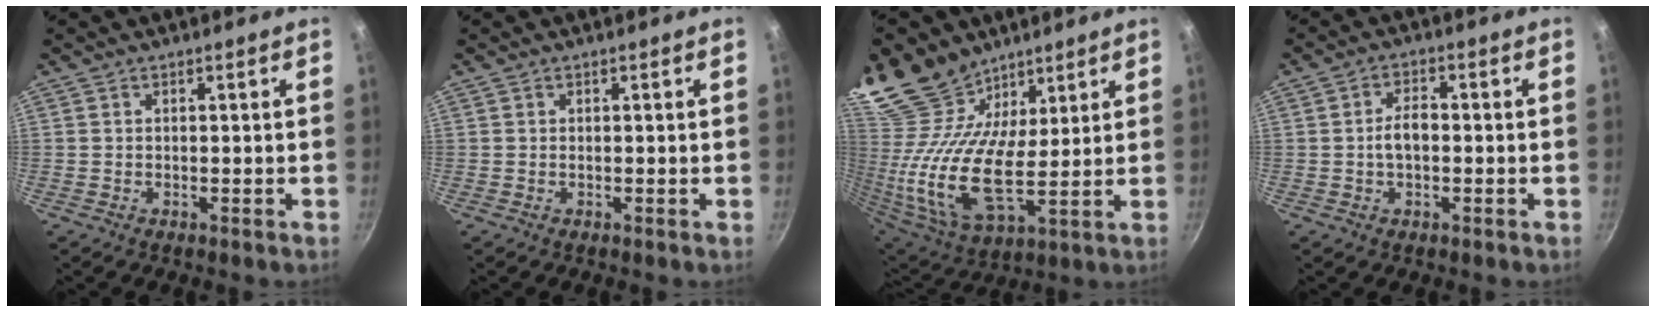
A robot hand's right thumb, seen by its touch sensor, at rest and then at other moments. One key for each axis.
{"total": 0.0}
{"total": 21.1, "fx": 14.3, "fy": 11.7, "fz": 10.2, "tx": -0.212, "ty": -0.062, "tz": 0.276}
{"total": 4.3, "fx": -0.4, "fy": 2.5, "fz": 3.4, "tx": -0.054, "ty": 0.017, "tz": -0.010}